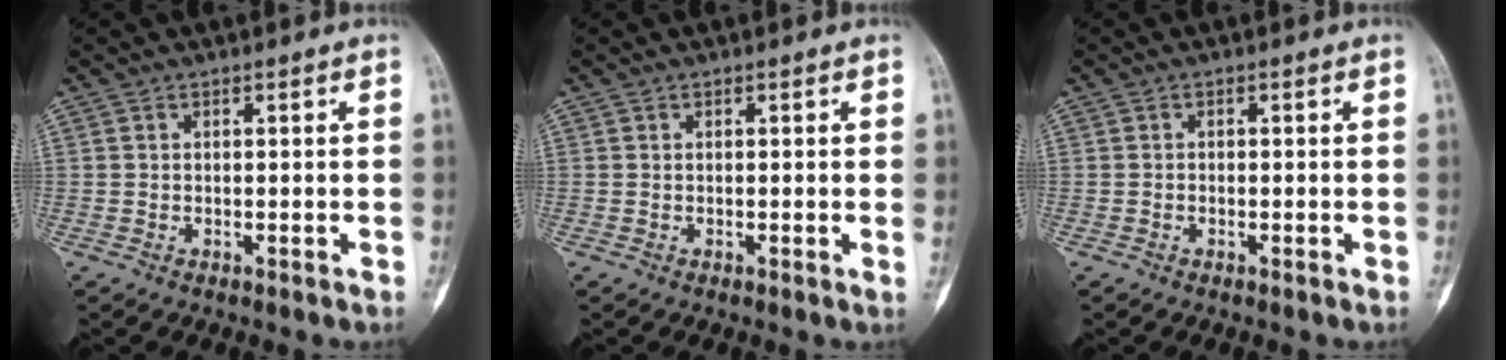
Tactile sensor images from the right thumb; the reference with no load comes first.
{"total": 0.5, "force": [0.2, -0.1, 0.5], "torque": [-0.008, -0.002, -0.001]}
{"total": 0.0}